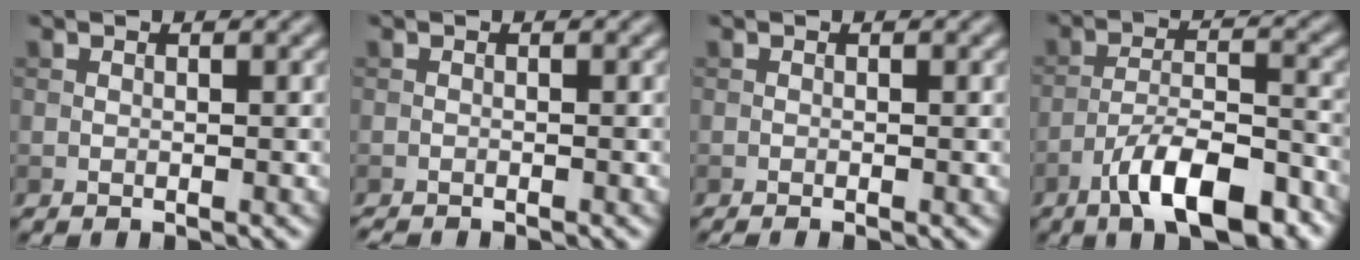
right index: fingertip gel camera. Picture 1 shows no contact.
{"total": 1.0, "force": [-1.0, 0.0, 0.2], "torque": [-0.001, -0.003, -0.018]}
{"total": 1.0, "force": [-0.5, 0.3, 0.8], "torque": [-0.007, -0.002, -0.011]}
{"total": 9.2, "force": [-6.0, 2.8, 6.5], "torque": [-0.100, 0.006, -0.104]}